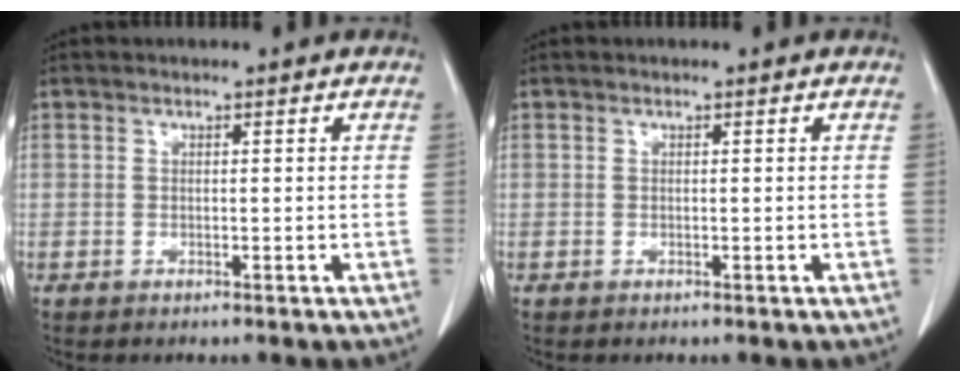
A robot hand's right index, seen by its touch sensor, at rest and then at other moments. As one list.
[{"total": 0.0}]